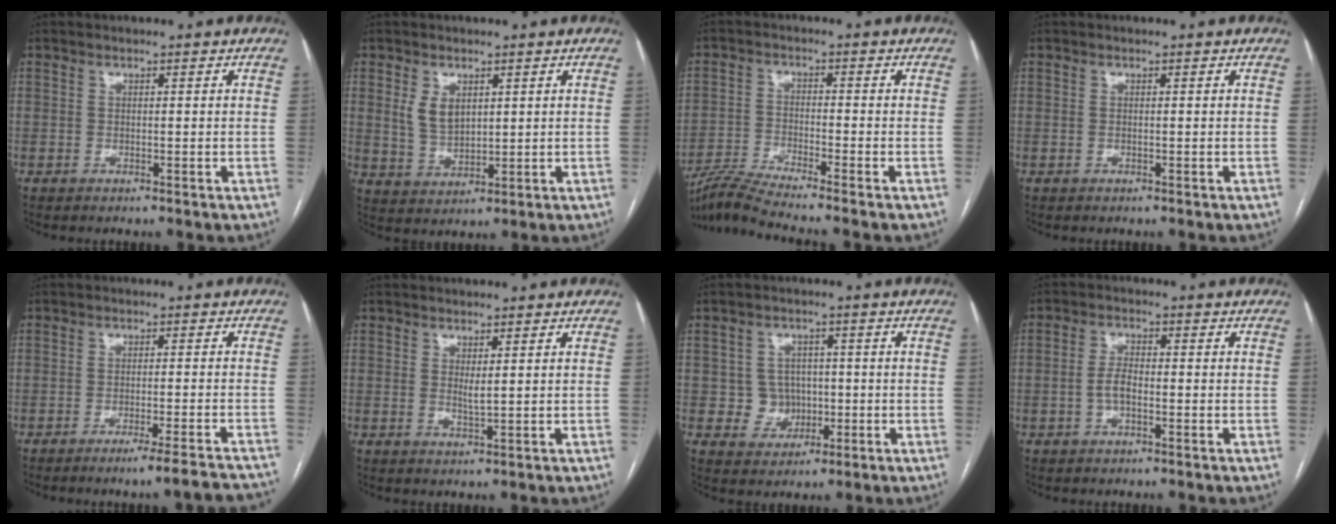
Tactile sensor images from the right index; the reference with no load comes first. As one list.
[{"total": 4.8, "force": [1.7, 3.0, 3.3], "torque": [-0.070, 0.001, 0.043]}, {"total": 7.9, "force": [-6.8, -1.9, 3.5], "torque": [-0.064, -0.022, -0.131]}, {"total": 0.0}, {"total": 10.2, "force": [-9.3, -0.8, 4.2], "torque": [-0.023, -0.003, -0.122]}, {"total": 1.4, "force": [0.5, 0.1, 1.3], "torque": [-0.030, -0.007, 0.011]}, {"total": 4.6, "force": [-0.5, 4.4, 1.1], "torque": [-0.011, 0.013, 0.001]}, {"total": 3.0, "force": [-1.0, 1.2, 2.6], "torque": [-0.054, 0.006, -0.019]}]